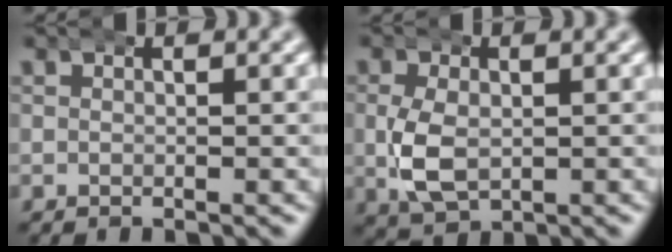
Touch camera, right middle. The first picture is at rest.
{"total": 4.5, "force": [-0.5, 3.1, 3.3], "torque": [-0.085, -0.011, 0.002]}